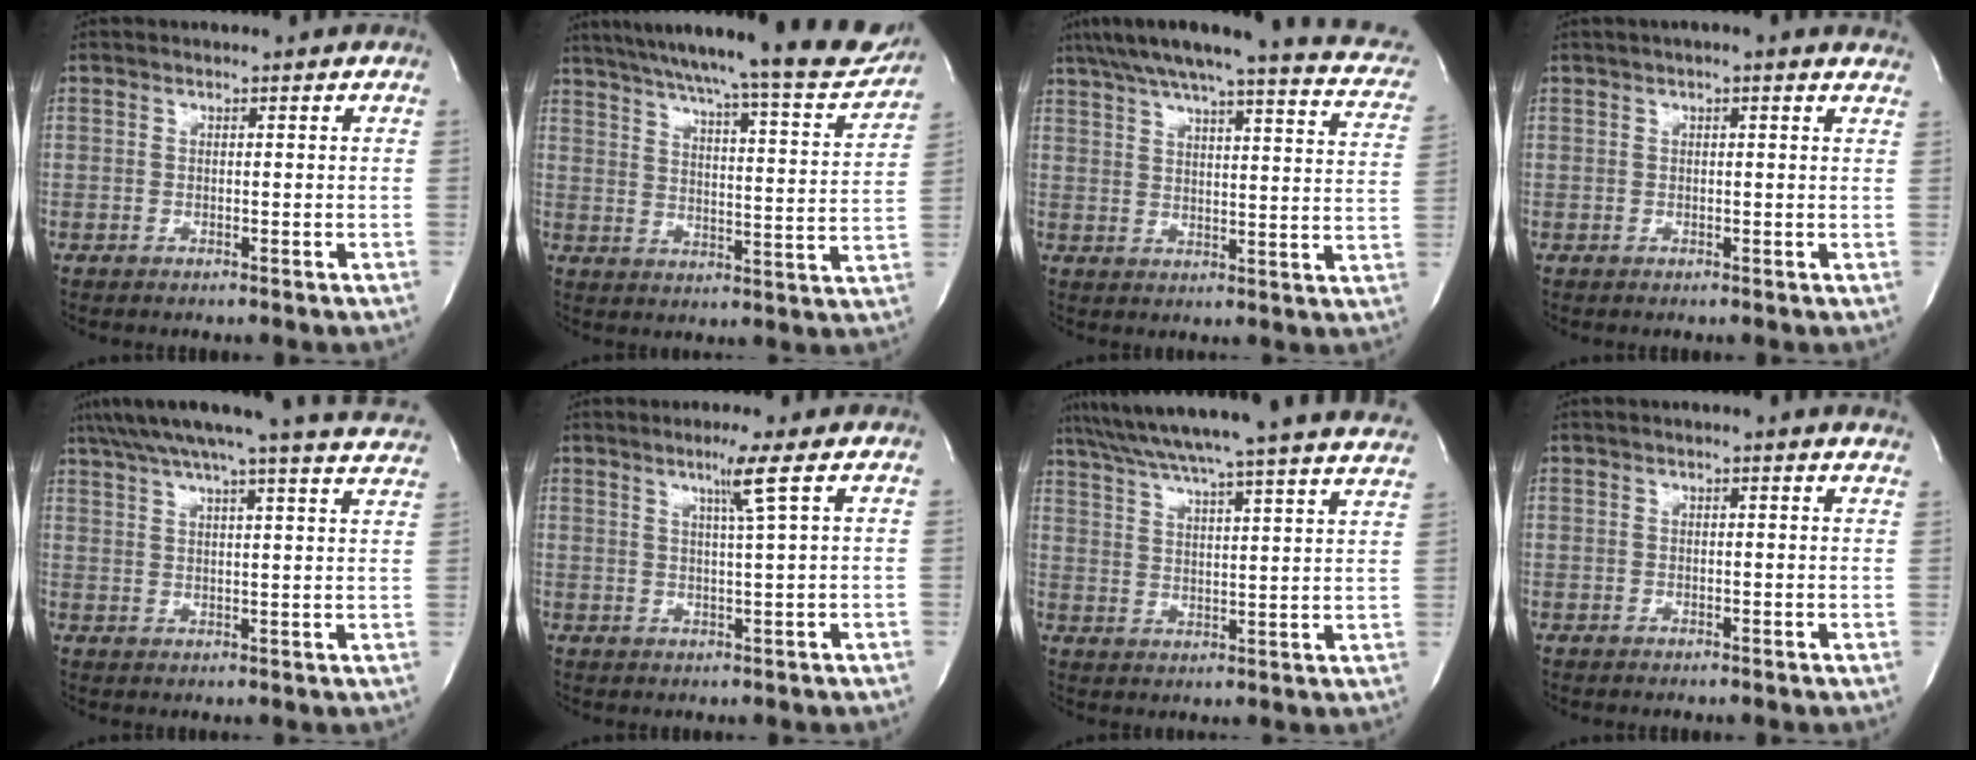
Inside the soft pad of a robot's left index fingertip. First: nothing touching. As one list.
[{"total": 22.8, "force": [20.5, 1.0, 9.9], "torque": [-0.155, -0.046, 0.266]}, {"total": 21.7, "force": [17.6, 3.0, 12.3], "torque": [-0.174, -0.001, 0.208]}, {"total": 4.8, "force": [3.6, 0.7, 3.1], "torque": [-0.041, 0.015, 0.032]}, {"total": 24.5, "force": [22.2, 0.3, 10.4], "torque": [-0.171, -0.028, 0.275]}, {"total": 4.0, "force": [1.9, -1.4, 3.2], "torque": [-0.061, -0.011, 0.039]}, {"total": 30.1, "force": [27.4, -0.8, 12.5], "torque": [-0.208, -0.048, 0.349]}, {"total": 3.1, "force": [2.6, -0.1, 1.6], "torque": [-0.021, 0.003, 0.017]}]